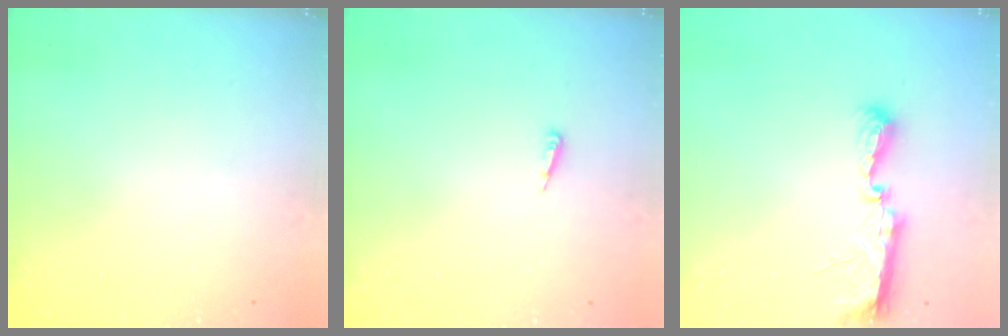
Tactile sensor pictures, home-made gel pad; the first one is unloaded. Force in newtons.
{"total": 3.6, "press": 3.5, "slide": 0.6}
{"total": 10.6, "press": 9.2, "slide": 5.3}